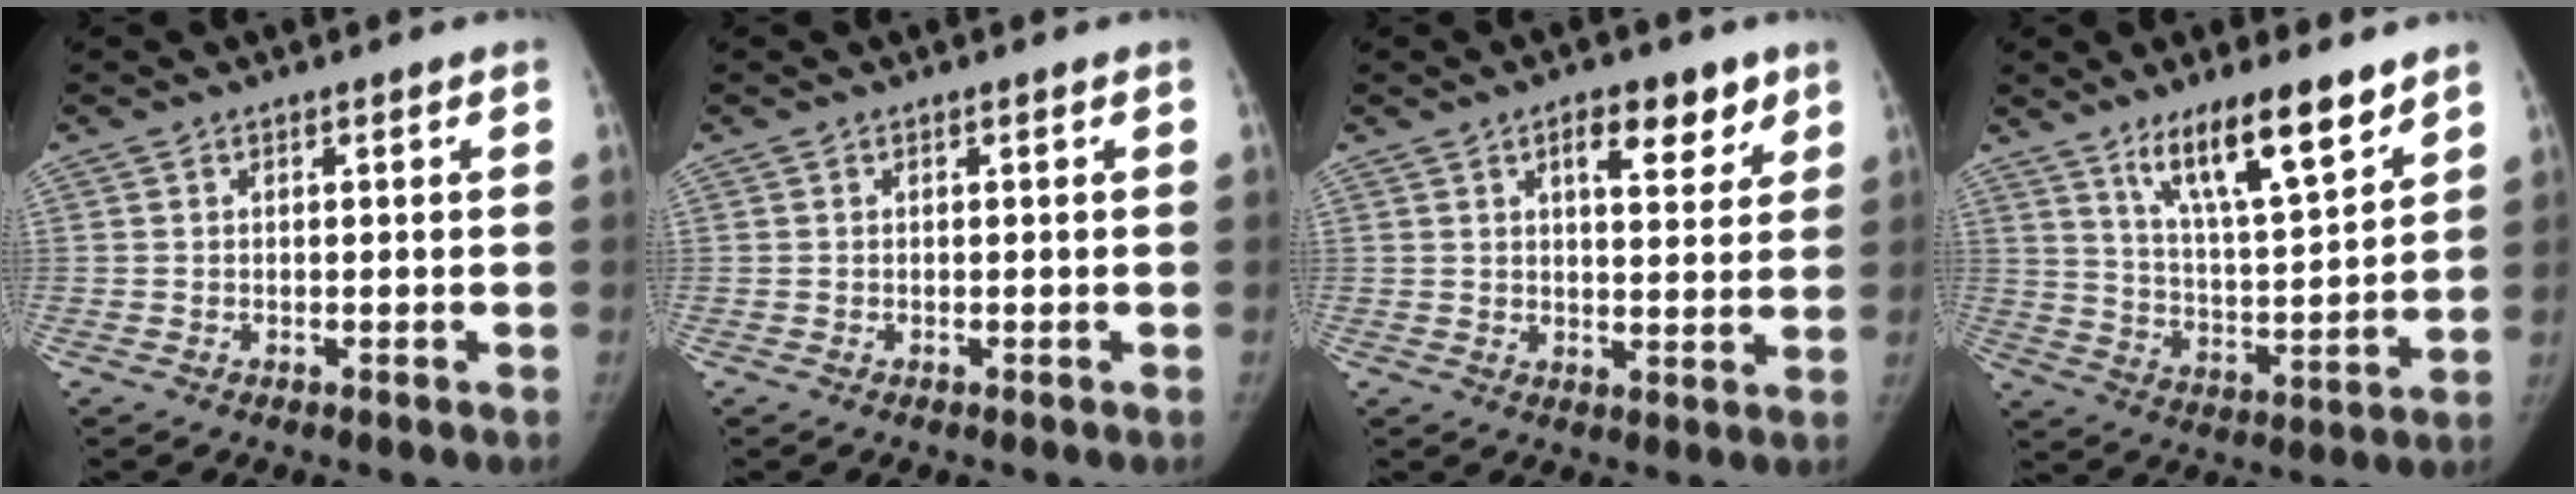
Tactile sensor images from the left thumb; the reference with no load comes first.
{"total": 0.0}
{"total": 8.1, "force": [4.6, 3.5, 5.7], "torque": [-0.053, -0.022, 0.064]}
{"total": 15.1, "force": [10.2, 3.4, 10.7], "torque": [-0.160, -0.062, 0.182]}